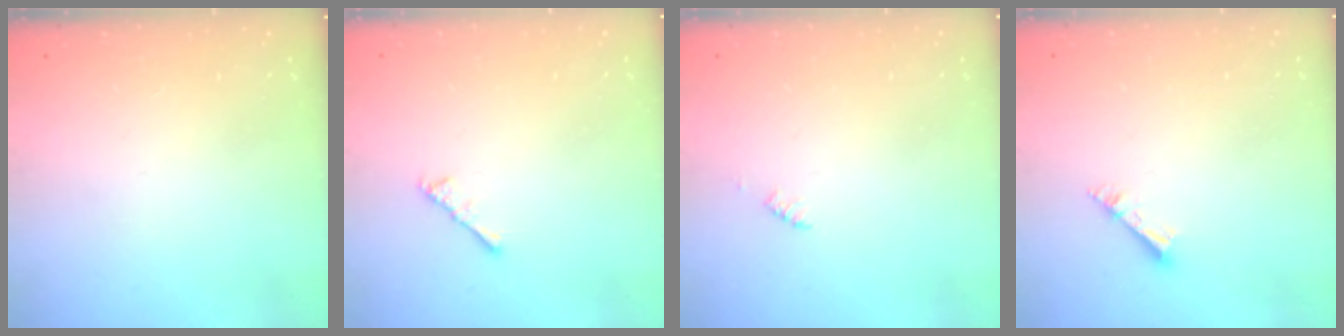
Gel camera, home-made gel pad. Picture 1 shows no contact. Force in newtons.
{"total": 2.7, "press": 2.7, "slide": 0.6}
{"total": 0.9, "press": 0.9, "slide": 0.2}
{"total": 3.0, "press": 3.0, "slide": 0.4}